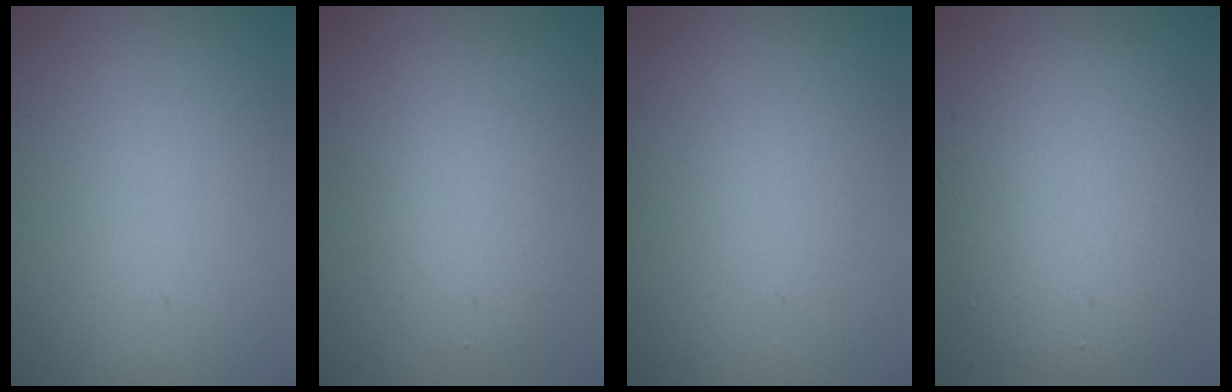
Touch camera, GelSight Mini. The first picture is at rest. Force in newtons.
{"total": 2.8, "press": 2.8, "slide": 0.2}
{"total": 0.6, "press": 0.6, "slide": 0.0}
{"total": 6.4, "press": 6.4, "slide": 0.5}